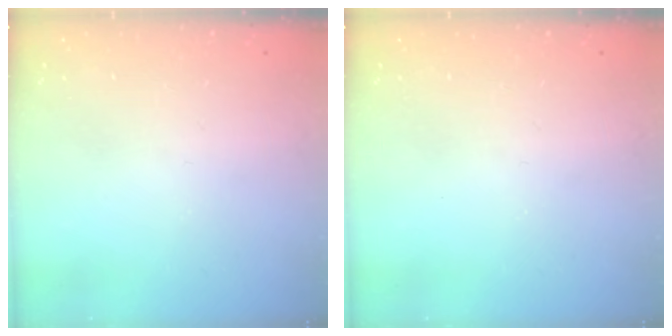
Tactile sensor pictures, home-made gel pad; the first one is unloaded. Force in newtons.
{"total": 0.0}